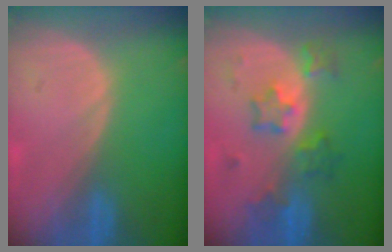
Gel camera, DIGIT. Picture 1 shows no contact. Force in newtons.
{"total": 6.1, "press": 5.9, "slide": 1.6}